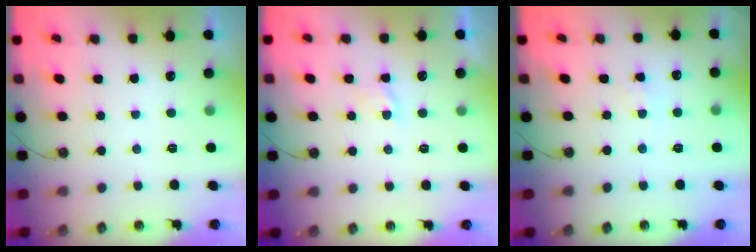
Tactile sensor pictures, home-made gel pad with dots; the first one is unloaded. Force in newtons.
{"total": 2.8, "press": 2.8, "slide": 0.4}
{"total": 3.7, "press": 3.6, "slide": 0.6}